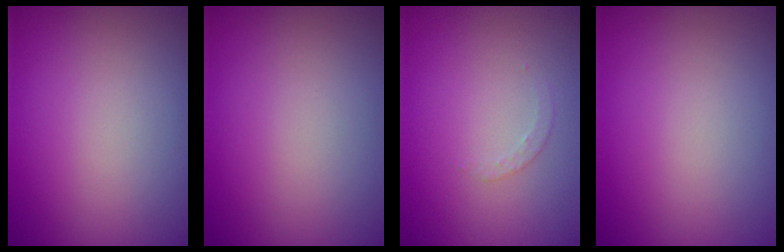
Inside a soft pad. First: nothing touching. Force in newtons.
{"total": 0.0}
{"total": 1.1, "press": 1.1, "slide": 0.3}
{"total": 0.0}